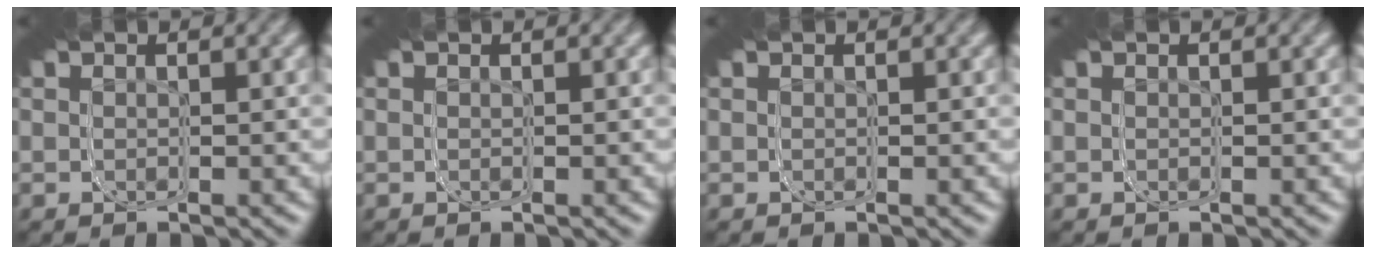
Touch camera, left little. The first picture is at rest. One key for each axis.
{"total": 0.0}
{"total": 0.0}
{"total": 0.0}